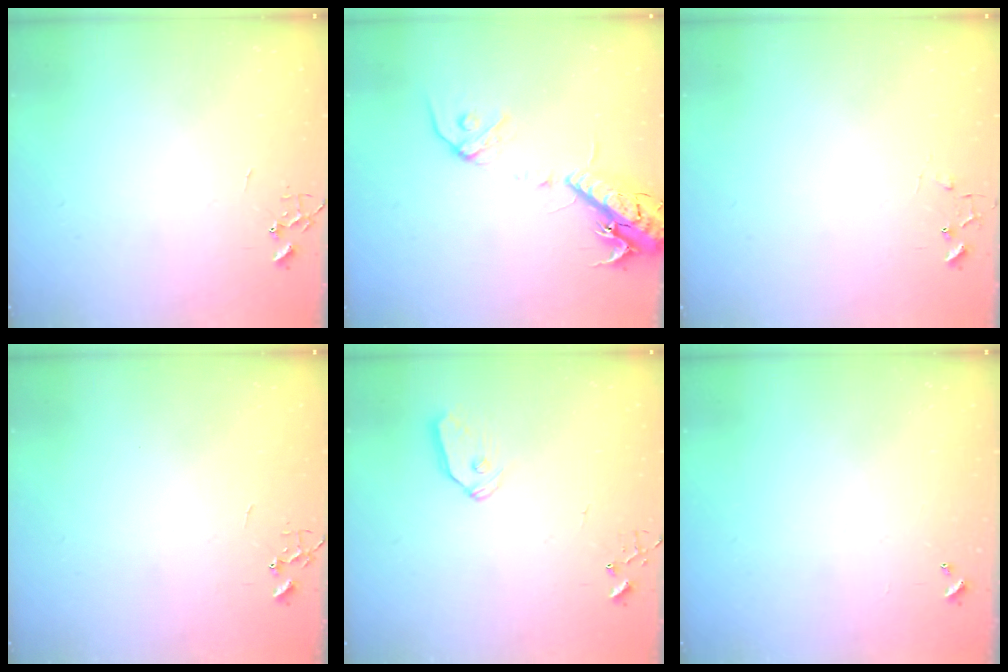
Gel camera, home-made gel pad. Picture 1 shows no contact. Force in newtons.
{"total": 17.2, "press": 16.9, "slide": 3.1}
{"total": 5.7, "press": 5.7, "slide": 0.2}
{"total": 0.0}
{"total": 7.2, "press": 7.2, "slide": 0.4}
{"total": 0.0}